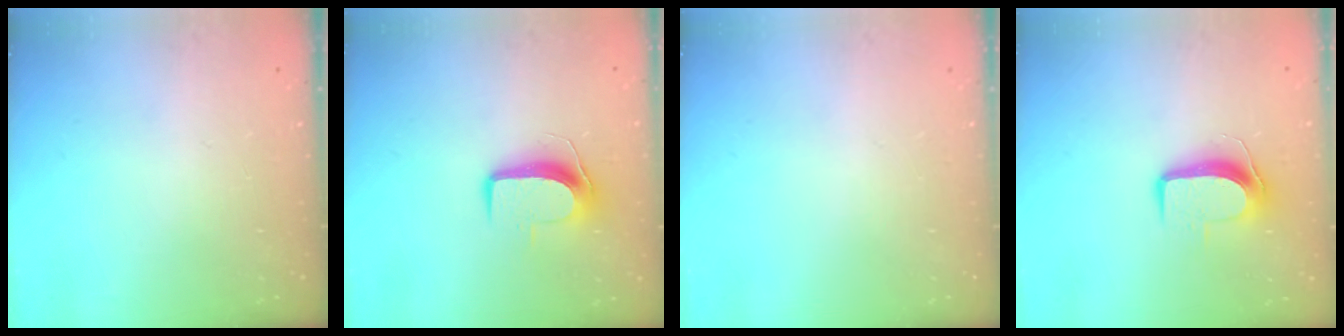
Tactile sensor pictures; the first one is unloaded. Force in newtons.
{"total": 8.8, "press": 8.7, "slide": 0.6}
{"total": 0.0}
{"total": 8.7, "press": 8.6, "slide": 0.7}